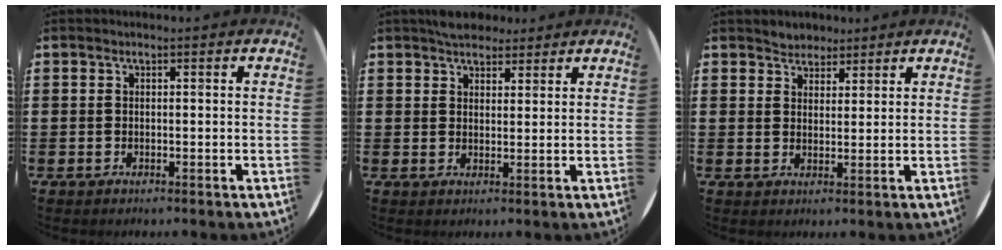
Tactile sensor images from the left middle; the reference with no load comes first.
{"total": 3.6, "force": [3.3, 1.5, 0.3], "torque": [-0.006, -0.004, 0.062]}
{"total": 2.7, "force": [2.4, 1.0, -0.3], "torque": [-0.001, 0.003, 0.048]}